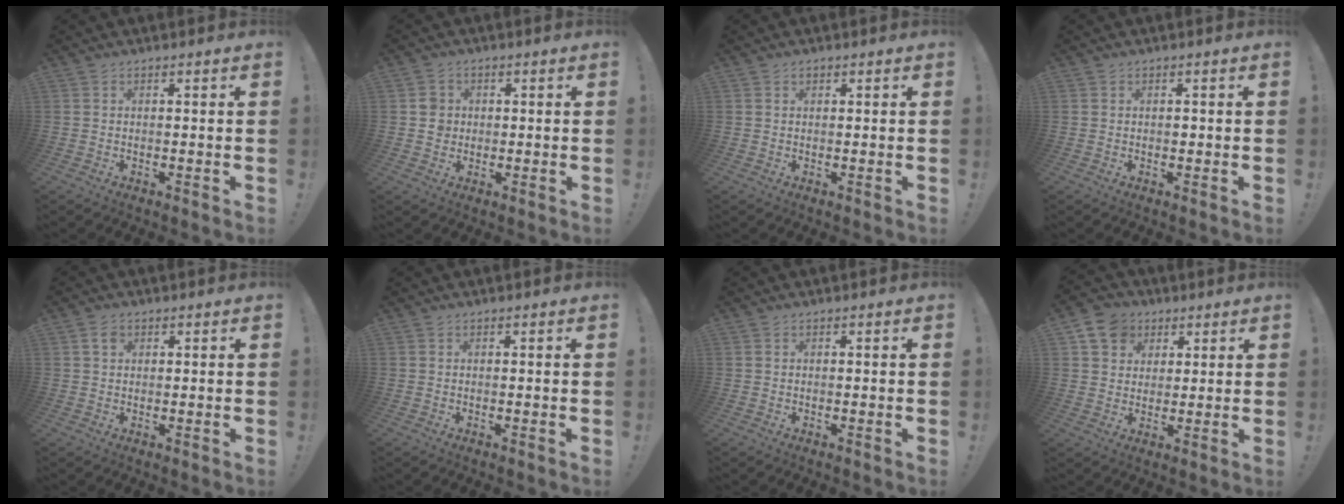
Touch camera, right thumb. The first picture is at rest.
{"total": 4.5, "force": [0.2, 4.2, 1.4], "torque": [-0.012, 0.006, 0.003]}
{"total": 0.6, "force": [0.4, 0.5, 0.2], "torque": [0.003, -0.002, 0.006]}
{"total": 0.6, "force": [-0.4, 0.5, 0.1], "torque": [-0.008, 0.004, -0.006]}
{"total": 2.8, "force": [0.9, 2.1, 1.6], "torque": [-0.029, 0.006, 0.016]}
{"total": 0.0}
{"total": 0.0}
{"total": 9.4, "force": [4.3, 7.8, 3.1], "torque": [-0.049, -0.021, 0.087]}